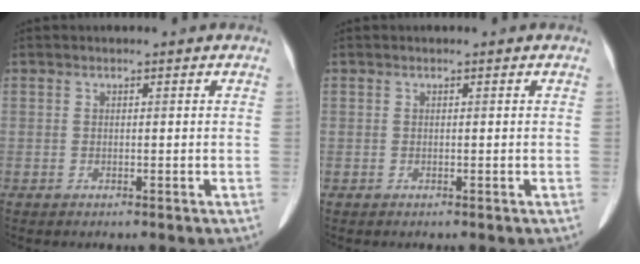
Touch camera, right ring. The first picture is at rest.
{"total": 0.0}